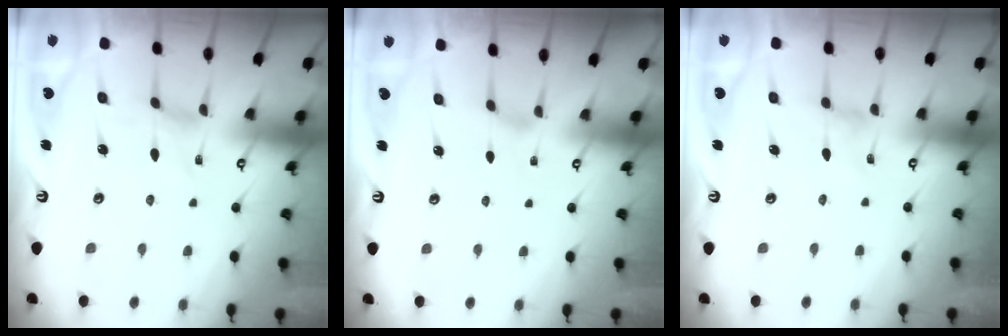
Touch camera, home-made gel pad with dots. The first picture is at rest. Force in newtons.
{"total": 0.6, "press": 0.5, "slide": 0.2}
{"total": 0.0}